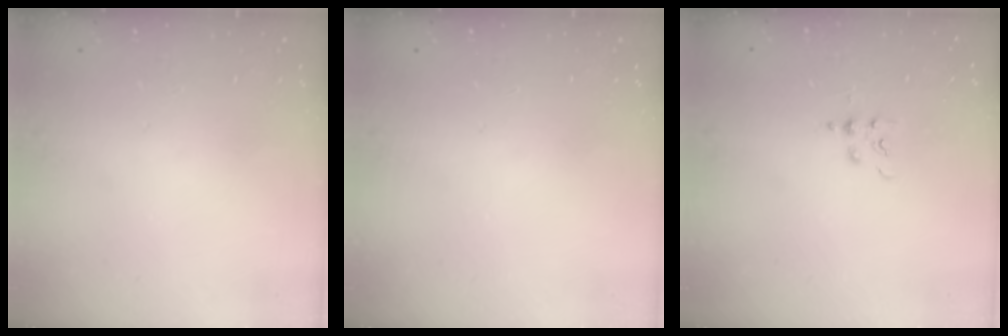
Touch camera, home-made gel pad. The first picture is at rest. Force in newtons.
{"total": 0.0}
{"total": 4.0, "press": 4.0, "slide": 0.5}